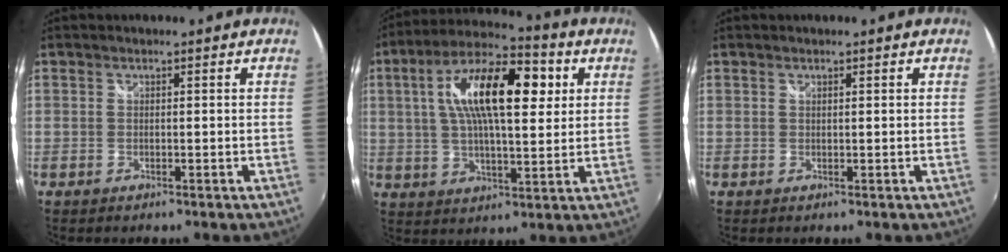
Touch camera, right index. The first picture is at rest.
{"total": 17.3, "force": [4.5, 6.3, 15.5], "torque": [-0.278, 0.029, 0.067]}
{"total": 0.0}